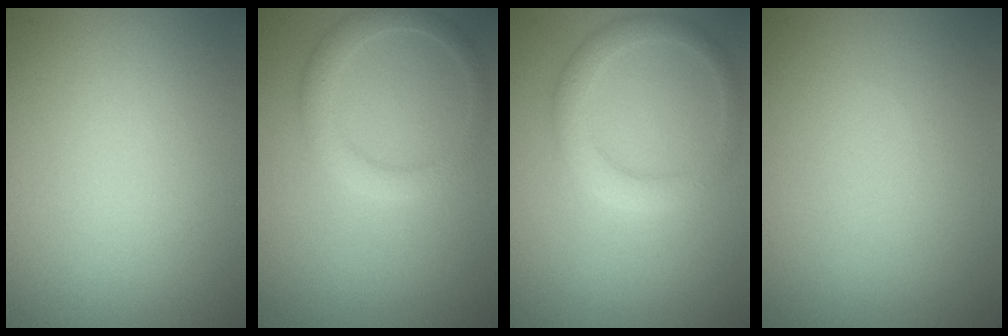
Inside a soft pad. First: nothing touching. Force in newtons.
{"total": 2.5, "press": 2.5, "slide": 0.0}
{"total": 2.9, "press": 2.9, "slide": 0.1}
{"total": 0.0}